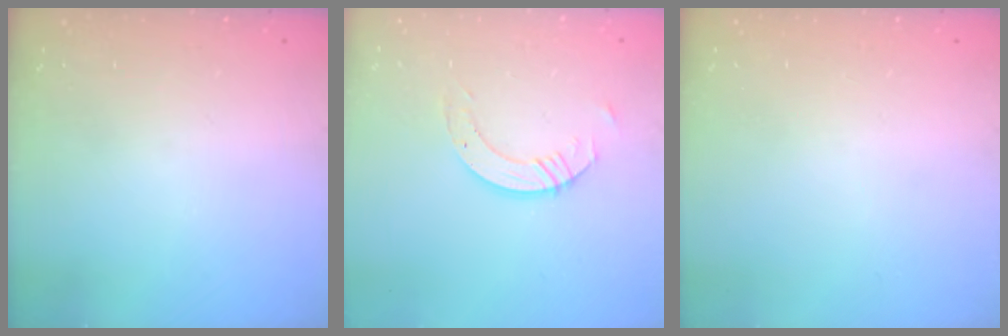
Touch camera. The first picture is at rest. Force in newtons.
{"total": 6.5, "press": 6.4, "slide": 0.7}
{"total": 0.0}